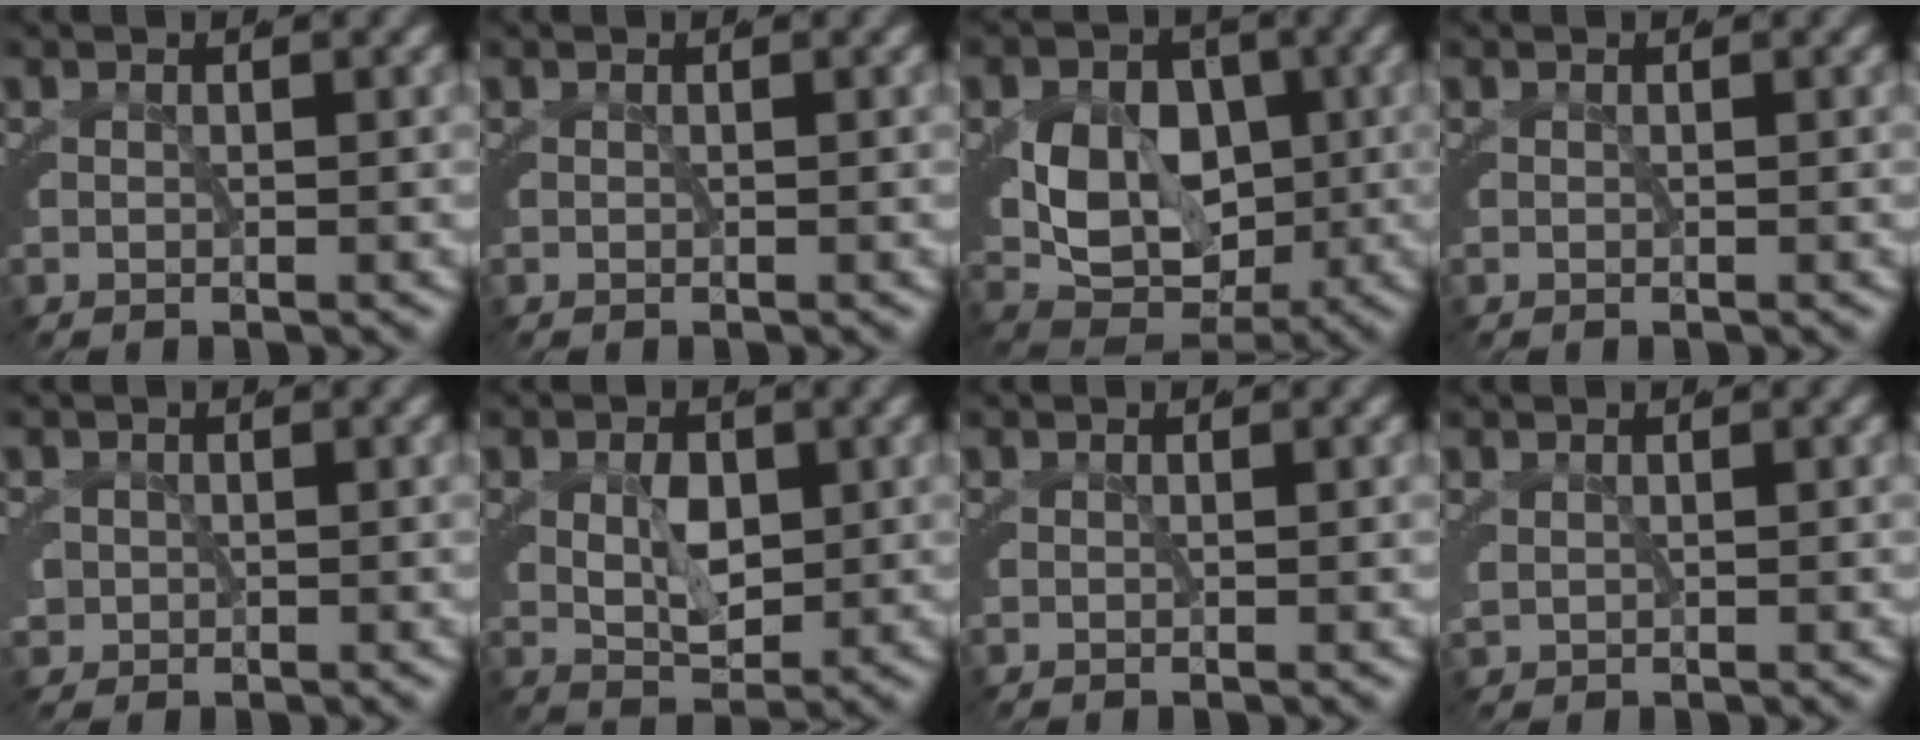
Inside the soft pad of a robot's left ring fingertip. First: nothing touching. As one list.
[{"total": 0.0}, {"total": 10.2, "force": [-0.1, 8.0, 6.3], "torque": [-0.109, -0.026, 0.004]}, {"total": 0.0}, {"total": 2.1, "force": [-0.2, 2.1, 0.4], "torque": [-0.027, -0.016, 0.003]}, {"total": 3.8, "force": [0.1, 2.2, 3.1], "torque": [-0.050, -0.017, 0.013]}, {"total": 0.0}, {"total": 0.6, "force": [0.3, 0.5, 0.2], "torque": [-0.008, -0.005, 0.013]}]